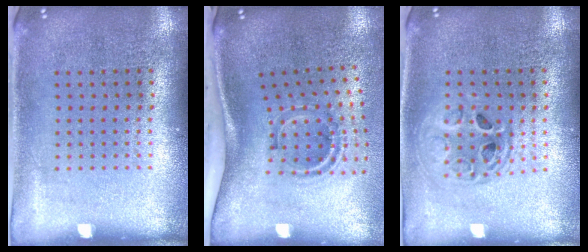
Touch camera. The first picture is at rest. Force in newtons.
{"total": 2.0, "press": 1.2, "slide": 1.7}
{"total": 1.5, "press": 1.2, "slide": 0.8}